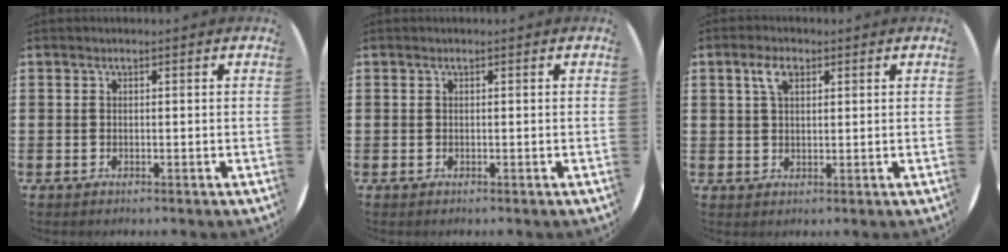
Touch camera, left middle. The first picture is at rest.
{"total": 0.0}
{"total": 3.3, "force": [1.8, 1.6, 2.2], "torque": [-0.043, 0.005, 0.031]}